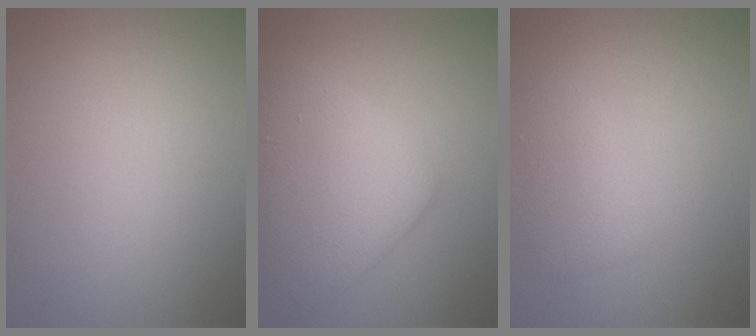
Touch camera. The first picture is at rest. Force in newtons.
{"total": 6.4, "press": 6.4, "slide": 0.3}
{"total": 2.1, "press": 2.1, "slide": 0.1}